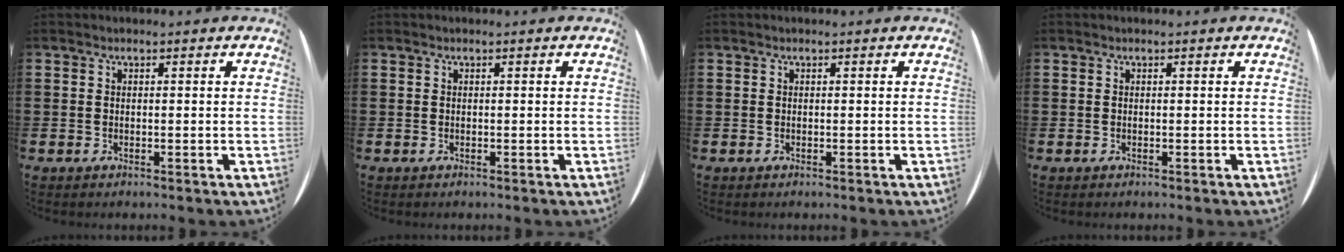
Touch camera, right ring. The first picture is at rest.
{"total": 0.0}
{"total": 0.0}
{"total": 0.0}